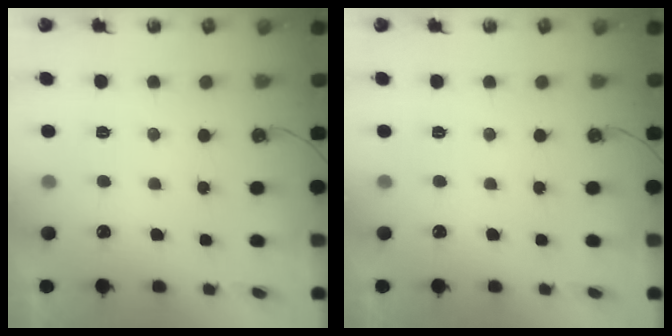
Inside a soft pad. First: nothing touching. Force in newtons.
{"total": 0.0}